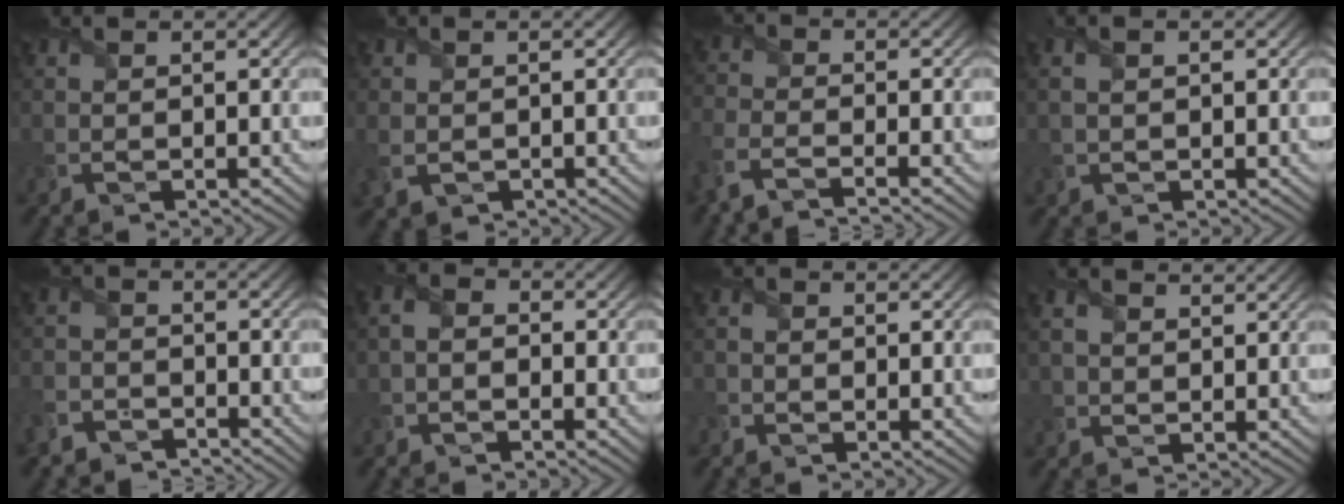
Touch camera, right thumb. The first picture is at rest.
{"total": 2.6, "force": [-0.3, 2.1, 1.5], "torque": [-0.052, -0.007, -0.004]}
{"total": 4.9, "force": [-3.8, 1.2, 2.8], "torque": [-0.072, -0.015, -0.092]}
{"total": 1.9, "force": [0.4, 0.8, 1.7], "torque": [-0.039, 0.002, 0.013]}
{"total": 4.0, "force": [-3.8, 1.2, 0.7], "torque": [-0.017, -0.004, -0.085]}
{"total": 2.4, "force": [-1.3, 1.7, 1.1], "torque": [-0.020, 0.004, -0.030]}
{"total": 1.3, "force": [-0.9, 0.9, 0.3], "torque": [-0.007, -0.001, -0.018]}
{"total": 3.8, "force": [2.0, 2.3, 2.3], "torque": [-0.069, 0.006, 0.038]}